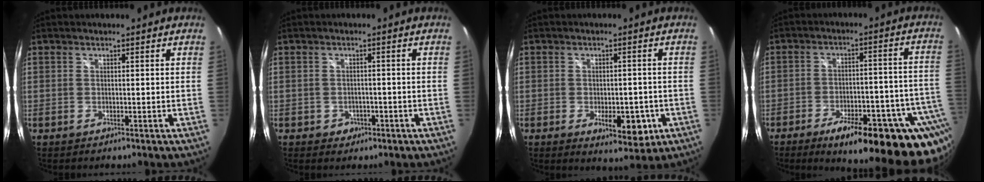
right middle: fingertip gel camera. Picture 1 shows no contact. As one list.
[{"total": 2.9, "force": [-1.2, 2.5, 0.7], "torque": [-0.019, 0.002, -0.013]}, {"total": 7.5, "force": [-2.8, 3.9, 5.8], "torque": [-0.086, -0.008, -0.028]}, {"total": 25.2, "force": [-17.7, 7.2, 16.4], "torque": [-0.206, -0.016, -0.226]}]